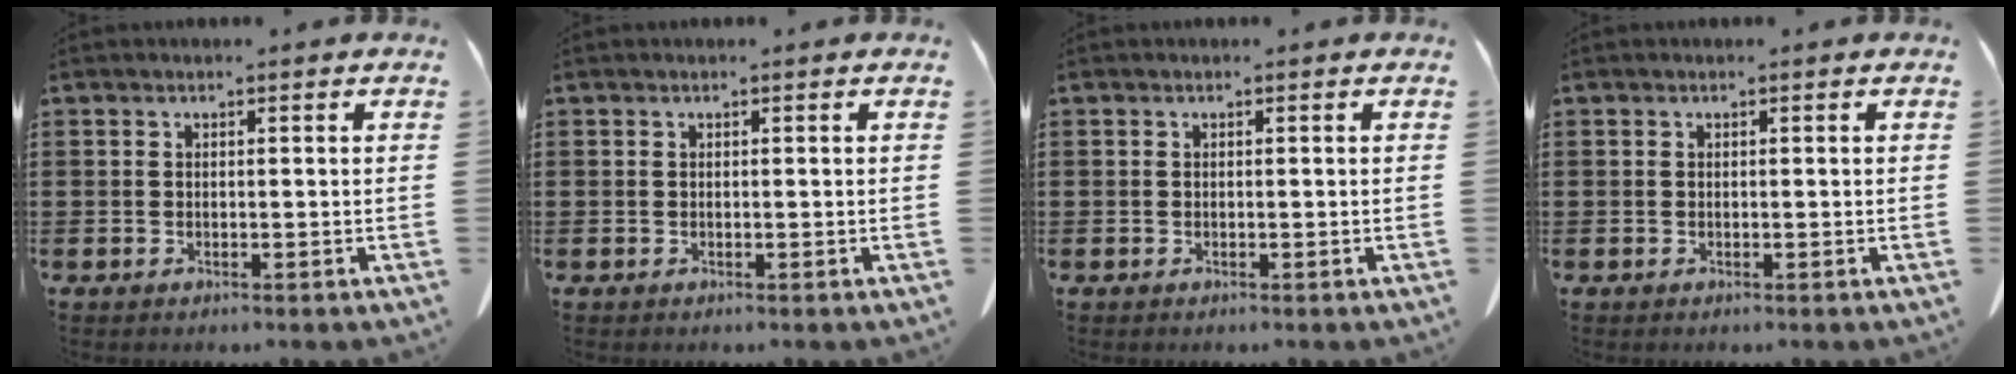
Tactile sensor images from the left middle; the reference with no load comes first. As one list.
[{"total": 0.0}, {"total": 0.0}, {"total": 0.0}]